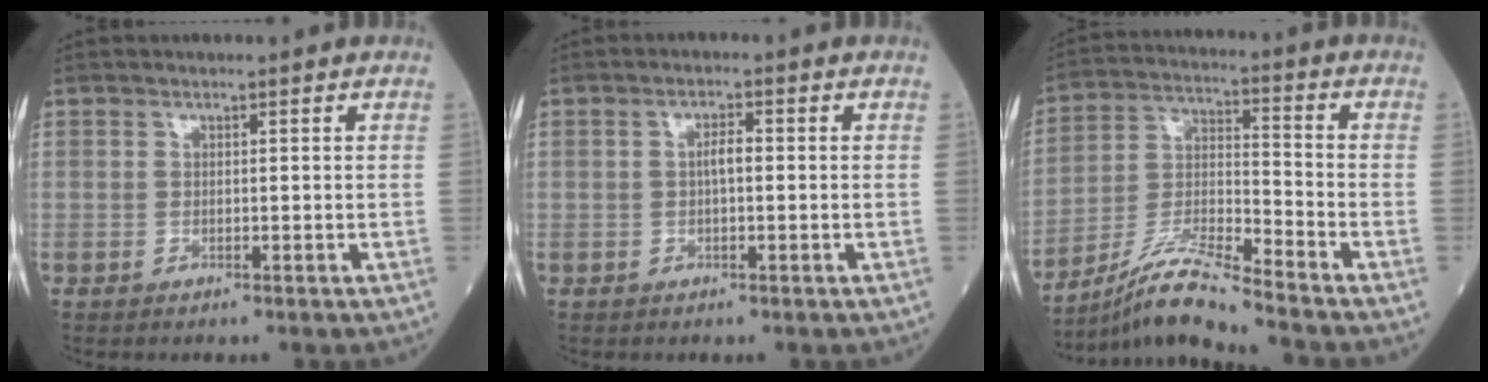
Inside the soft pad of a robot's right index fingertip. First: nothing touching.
{"total": 2.0, "force": [-0.1, 0.6, 1.9], "torque": [-0.034, 0.006, -0.003]}
{"total": 10.4, "force": [-9.2, -1.5, 4.6], "torque": [-0.098, -0.013, -0.170]}